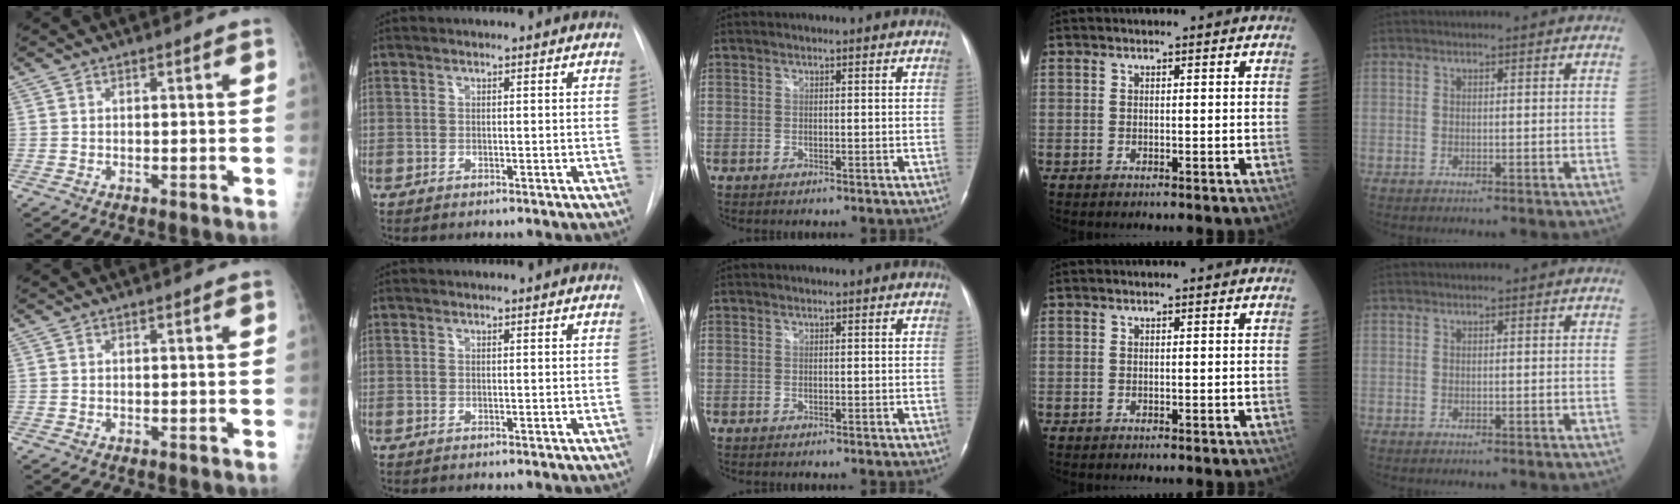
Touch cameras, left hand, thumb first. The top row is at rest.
{}